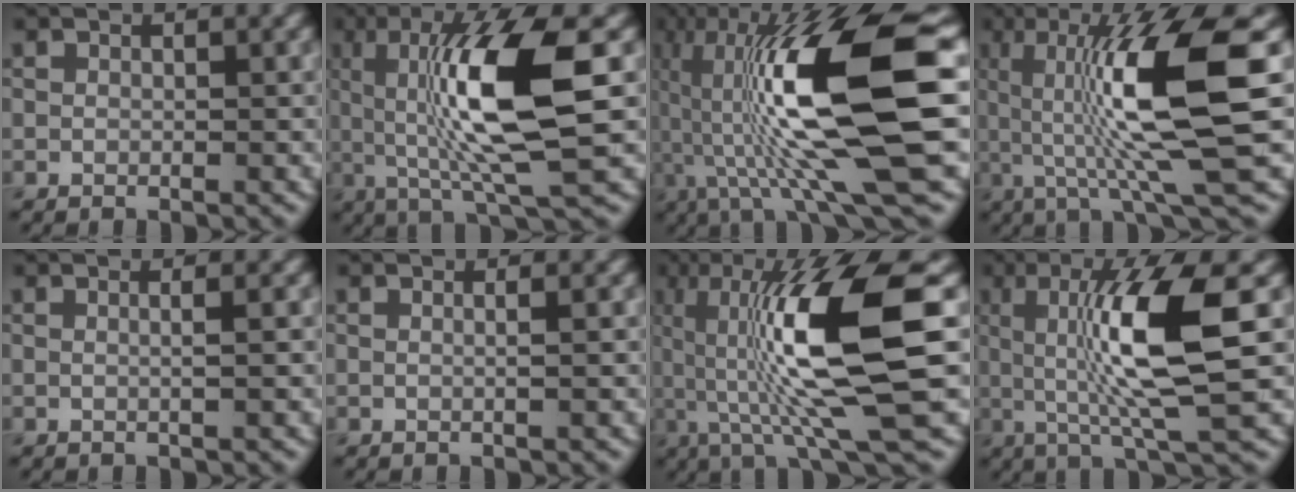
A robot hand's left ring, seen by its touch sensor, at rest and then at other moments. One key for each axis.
{"total": 10.3, "fx": 1.1, "fy": 2.3, "fz": 9.9, "tx": -0.172, "ty": -0.003, "tz": 0.027}
{"total": 15.4, "fx": -0.3, "fy": 3.7, "fz": 15.0, "tx": -0.291, "ty": 0.019, "tz": 0.000}
{"total": 11.5, "fx": 1.0, "fy": 2.1, "fz": 11.2, "tx": -0.186, "ty": 0.000, "tz": 0.023}
{"total": 2.1, "fx": 0.4, "fy": 1.0, "fz": 1.8, "tx": -0.005, "ty": 0.004, "tz": -0.015}
{"total": 1.8, "fx": 0.4, "fy": 0.9, "fz": 1.5, "tx": -0.003, "ty": 0.003, "tz": -0.014}
{"total": 12.6, "fx": 0.8, "fy": 2.6, "fz": 12.3, "tx": -0.220, "ty": 0.005, "tz": 0.017}
{"total": 9.2, "fx": 1.0, "fy": 1.7, "fz": 9.0, "tx": -0.147, "ty": -0.004, "tz": 0.023}